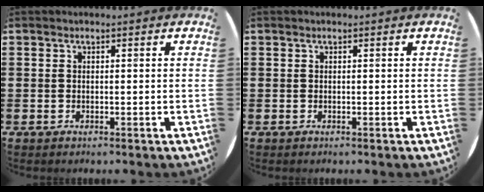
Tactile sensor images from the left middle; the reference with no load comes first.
{"total": 0.0}